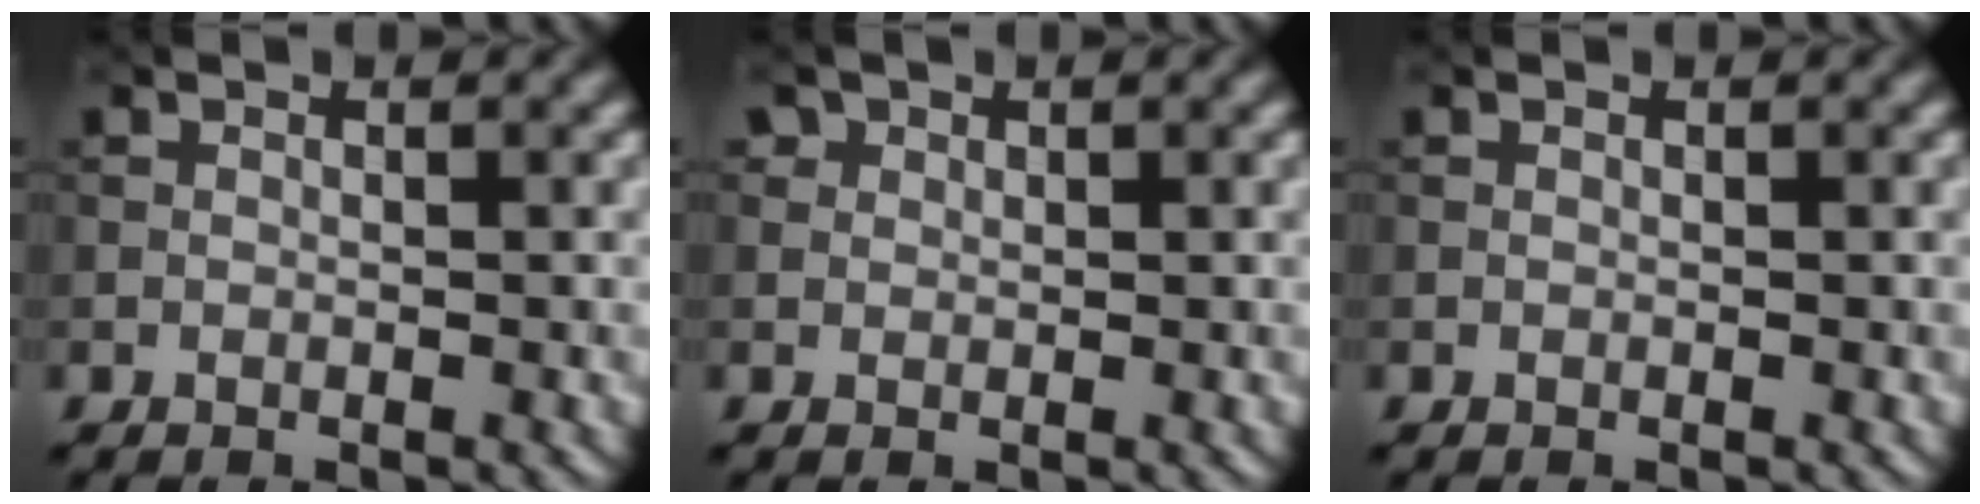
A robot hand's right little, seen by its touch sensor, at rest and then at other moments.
{"total": 1.4, "force": [0.8, 1.1, 0.3], "torque": [-0.004, 0.000, 0.008]}
{"total": 0.0}